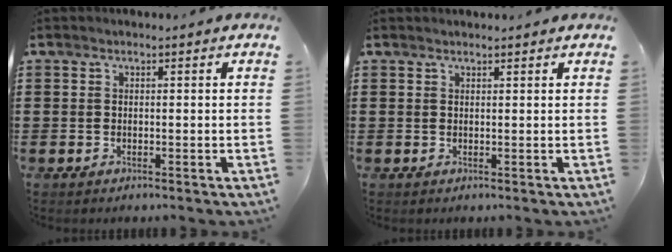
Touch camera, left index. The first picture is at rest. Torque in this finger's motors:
{"motor_torque": [0.17, 0.21, -0.08, -0.01]}